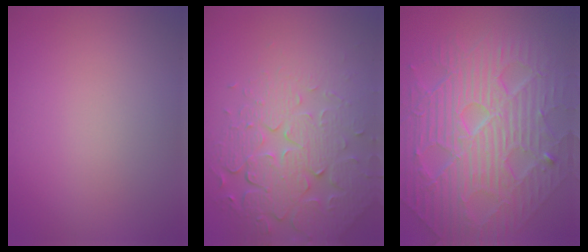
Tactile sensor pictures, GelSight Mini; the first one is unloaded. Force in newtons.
{"total": 7.4, "press": 5.4, "slide": 5.1}
{"total": 11.7, "press": 7.6, "slide": 8.8}